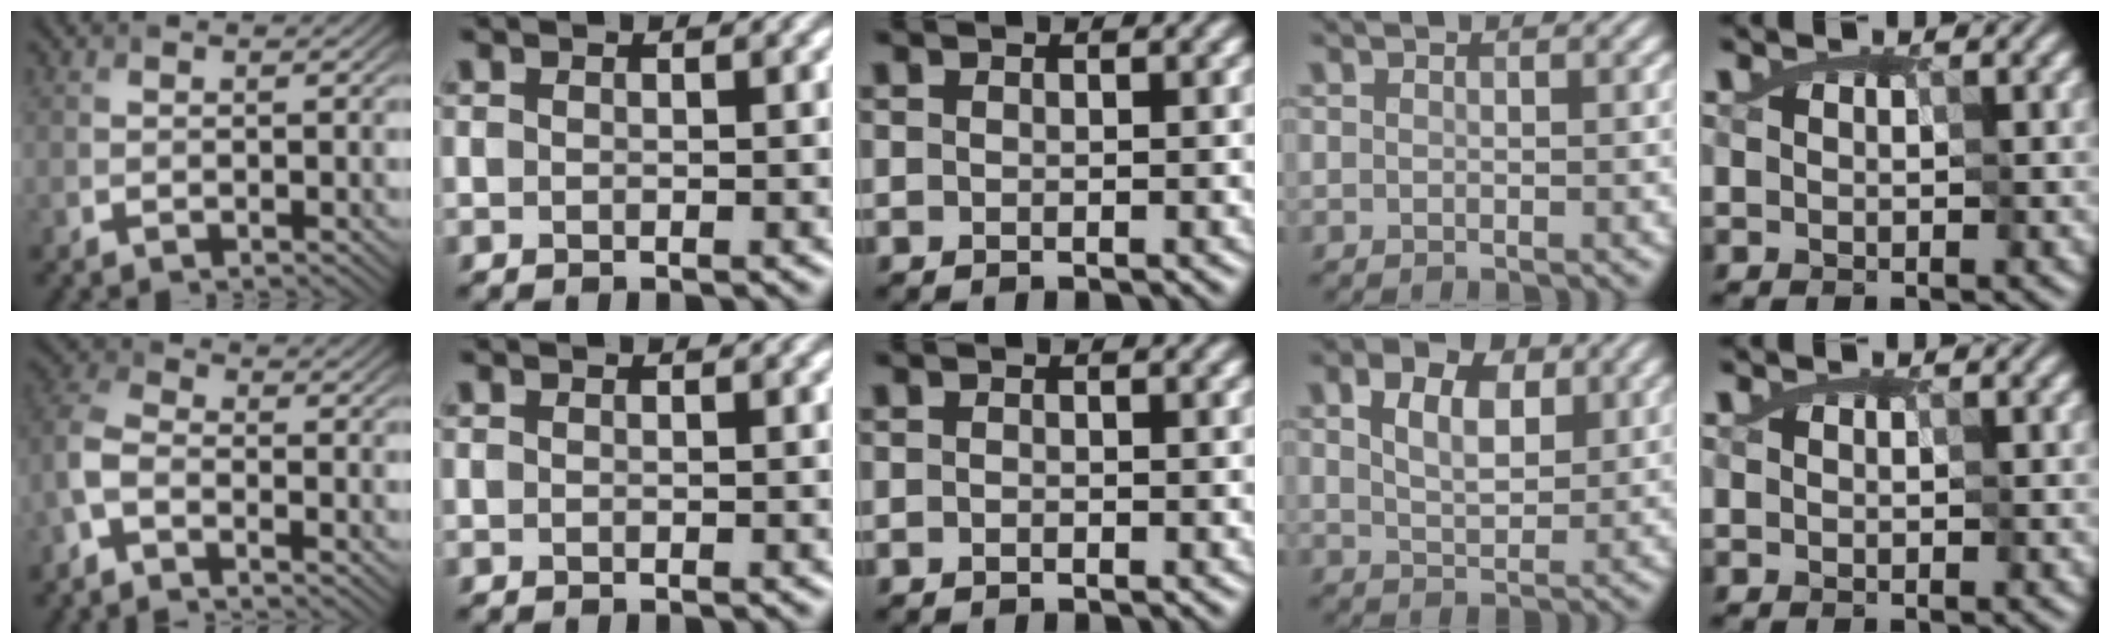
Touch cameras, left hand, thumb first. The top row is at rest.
{"thumb": {"total": 4.8, "force": [-2.6, 2.4, 3.3], "torque": [-0.085, 0.008, -0.070]}, "middle": {"total": 0.5, "force": [-0.5, -0.1, 0.0], "torque": [-0.005, -0.004, -0.012]}, "ring": {"total": 4.9, "force": [2.1, 2.8, 3.4], "torque": [-0.058, 0.003, 0.031]}}